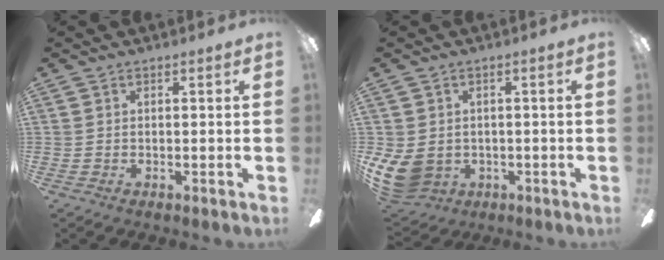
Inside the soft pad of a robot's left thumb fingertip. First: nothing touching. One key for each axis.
{"total": 8.5, "fx": -1.2, "fy": 7.1, "fz": 4.5, "tx": -0.109, "ty": 0.003, "tz": -0.018}